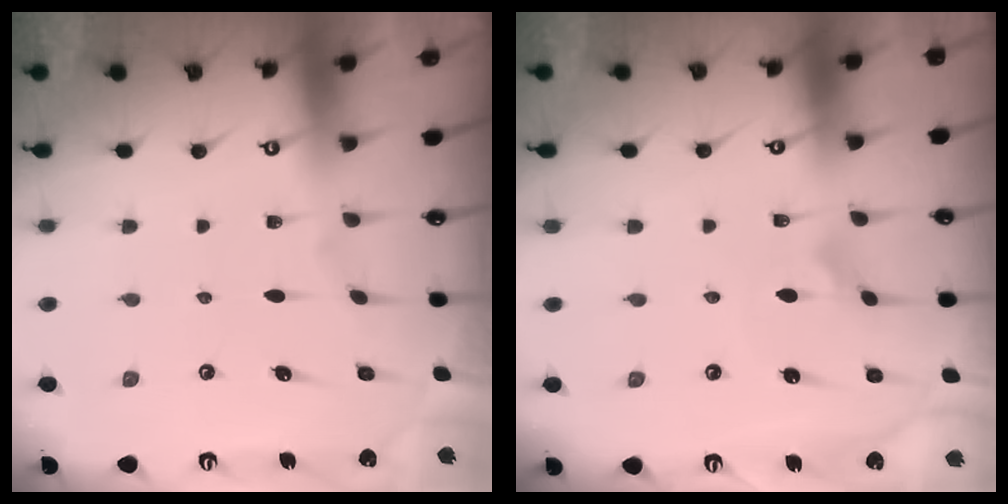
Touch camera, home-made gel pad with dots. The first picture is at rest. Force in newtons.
{"total": 2.1, "press": 2.1, "slide": 0.1}